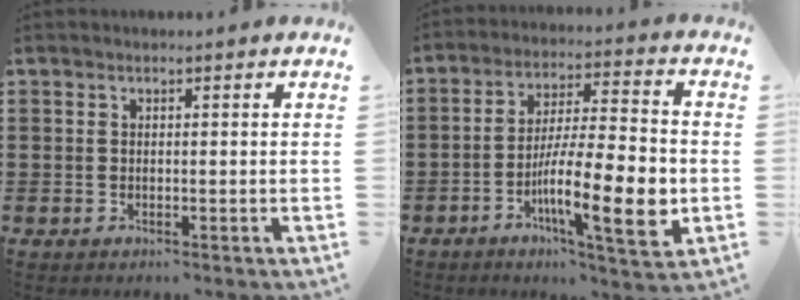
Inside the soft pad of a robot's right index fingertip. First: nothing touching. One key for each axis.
{"total": 14.6, "fx": -4.1, "fy": 3.1, "fz": 13.6, "tx": -0.242, "ty": -0.009, "tz": -0.074}